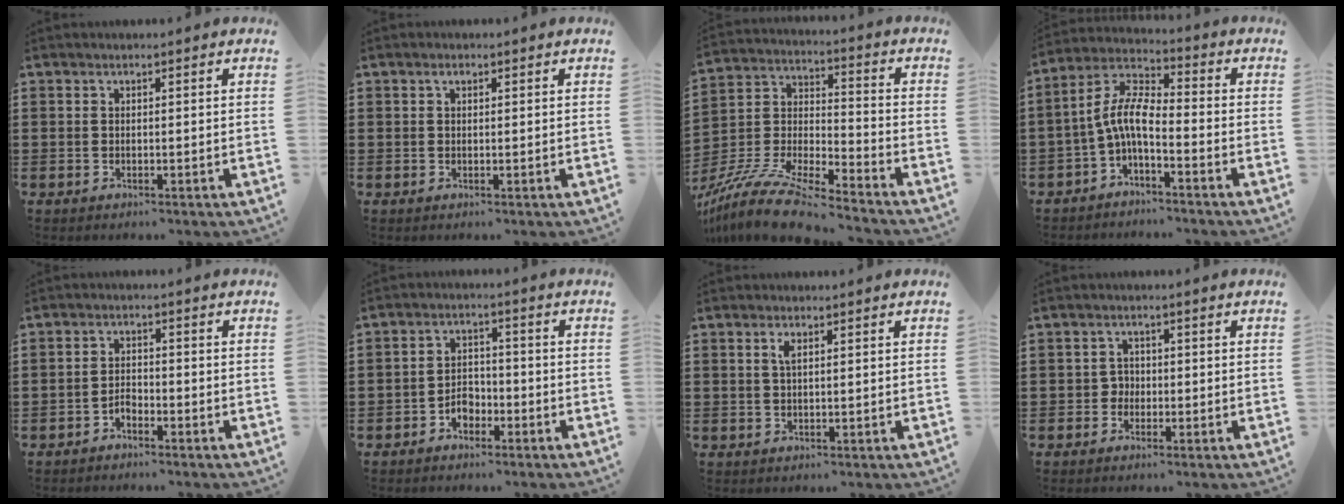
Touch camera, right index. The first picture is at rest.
{"total": 0.8, "force": [0.3, 0.5, 0.6], "torque": [-0.013, 0.002, 0.006]}
{"total": 11.7, "force": [-10.6, 1.0, 4.9], "torque": [-0.111, 0.010, -0.214]}
{"total": 6.8, "force": [-2.0, 2.3, 6.1], "torque": [-0.149, -0.018, -0.049]}
{"total": 1.9, "force": [-1.7, 0.8, 0.5], "torque": [-0.016, 0.003, -0.035]}
{"total": 3.3, "force": [-2.1, 2.2, 1.2], "torque": [-0.027, 0.006, -0.044]}
{"total": 1.6, "force": [0.6, 0.5, 1.4], "torque": [-0.029, 0.005, 0.008]}
{"total": 1.8, "force": [-0.6, 1.6, 0.6], "torque": [-0.017, 0.003, -0.015]}